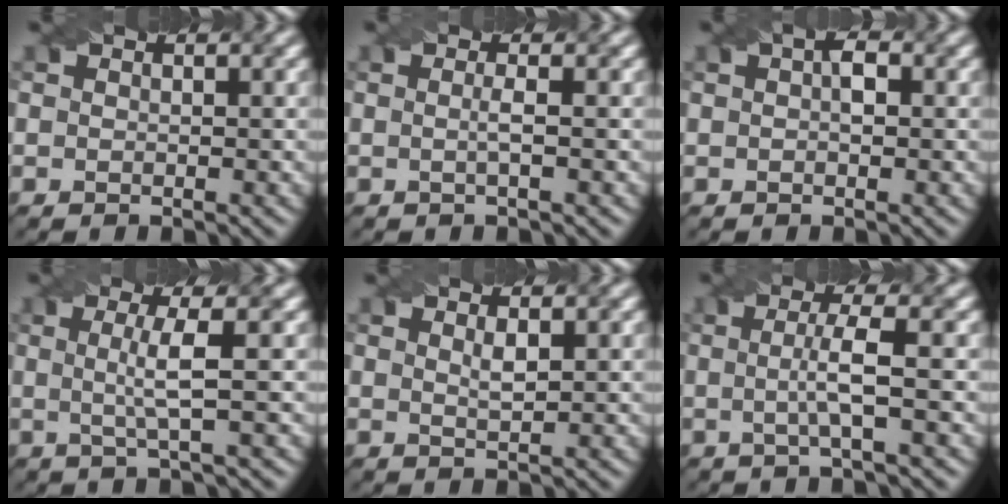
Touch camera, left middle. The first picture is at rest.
{"total": 1.4, "force": [-0.2, 0.2, 1.4], "torque": [-0.027, 0.000, -0.007]}
{"total": 1.6, "force": [0.2, 0.8, 1.4], "torque": [-0.022, 0.005, 0.002]}
{"total": 3.5, "force": [0.1, 0.5, 3.4], "torque": [-0.064, 0.000, 0.001]}
{"total": 1.2, "force": [0.5, 0.2, 1.1], "torque": [-0.023, 0.000, 0.009]}
{"total": 3.3, "force": [-0.2, 0.5, 3.3], "torque": [-0.060, -0.001, -0.007]}